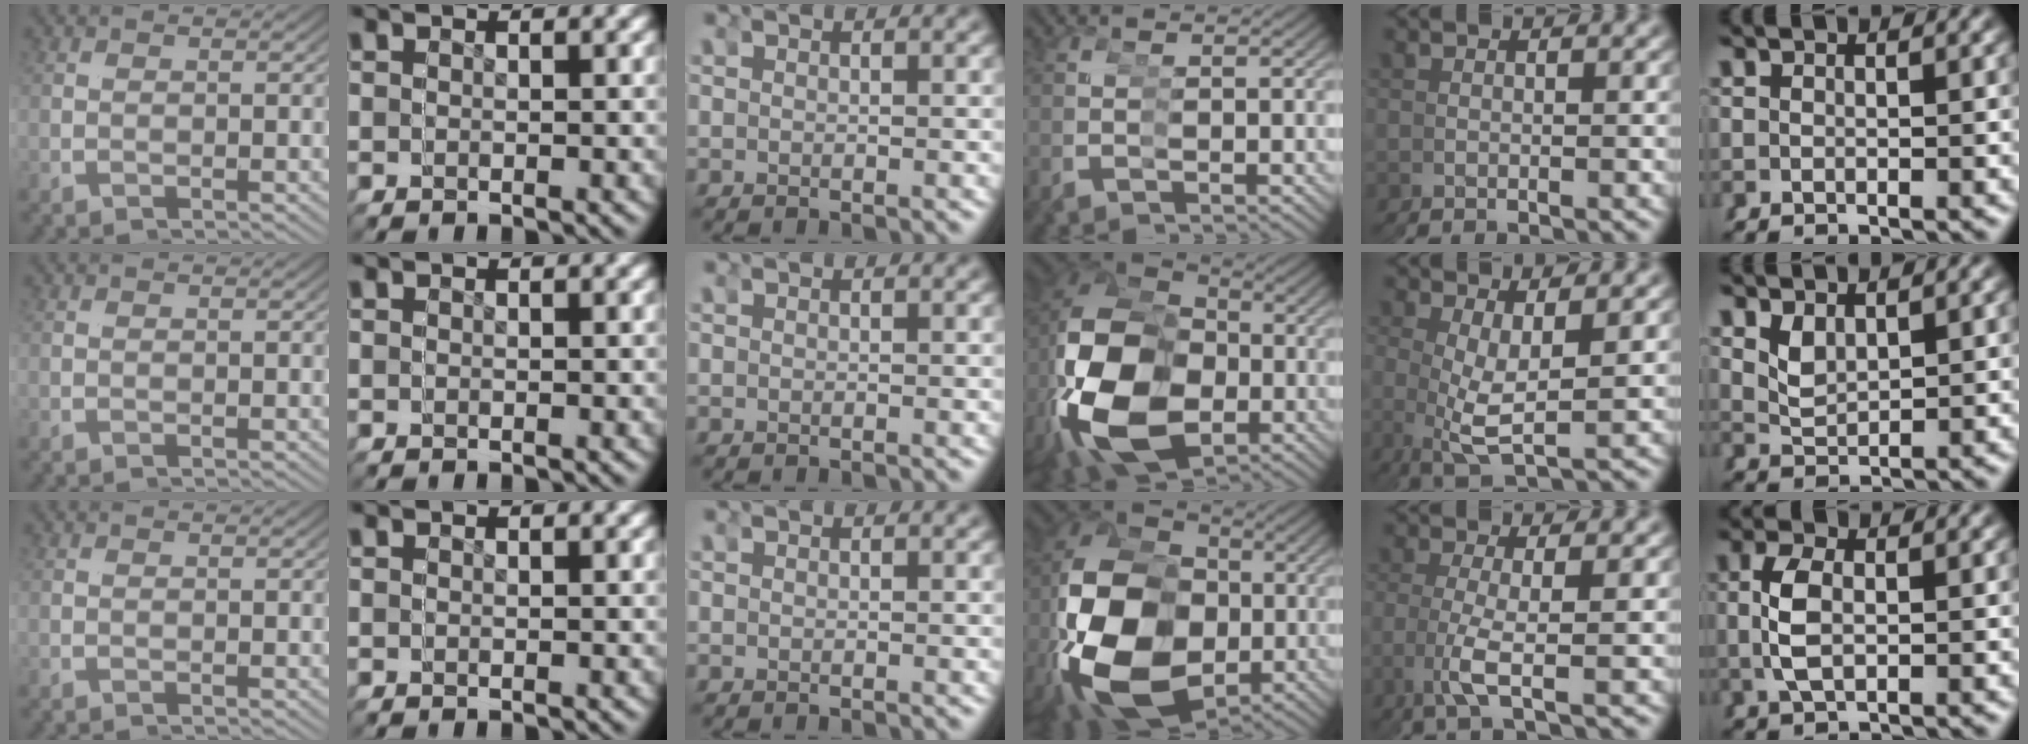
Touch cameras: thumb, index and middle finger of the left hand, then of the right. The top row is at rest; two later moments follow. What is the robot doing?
{"motion": "grasp_and_lifting", "object": "scissors"}